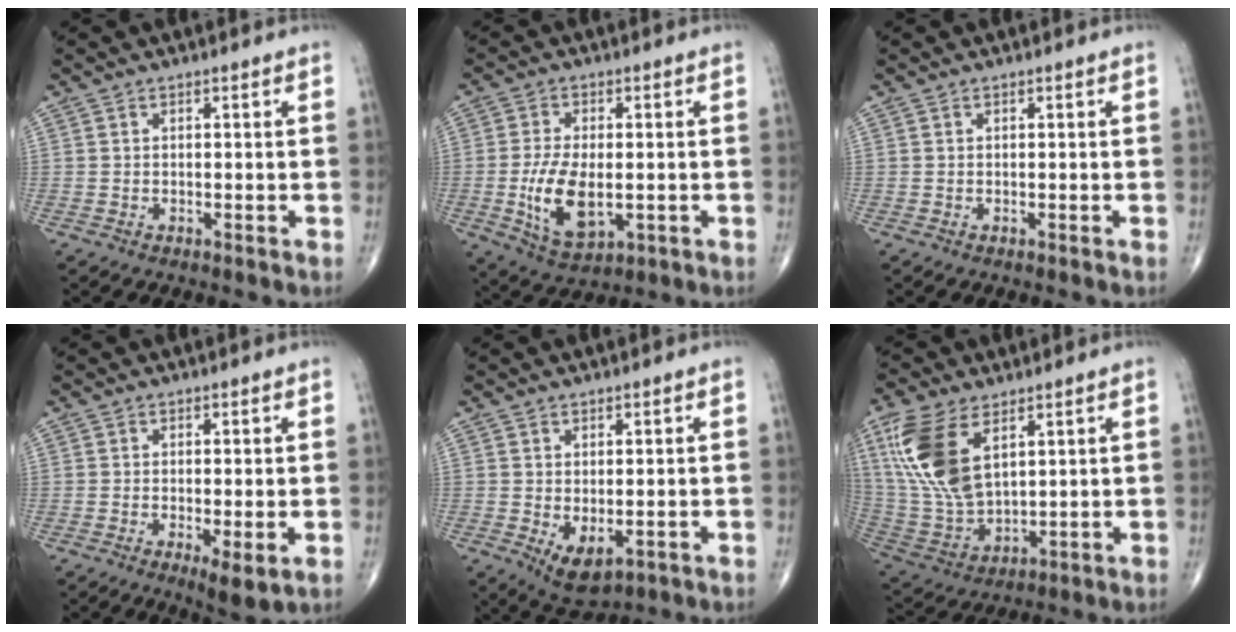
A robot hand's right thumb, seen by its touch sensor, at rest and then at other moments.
{"total": 10.7, "force": [-1.7, 5.5, 9.0], "torque": [-0.170, -0.011, -0.021]}
{"total": 0.0}
{"total": 4.7, "force": [-1.3, 1.4, 4.3], "torque": [-0.076, -0.016, -0.021]}
{"total": 5.7, "force": [-1.2, 3.1, 4.6], "torque": [-0.070, -0.009, -0.004]}
{"total": 16.0, "force": [6.7, 8.2, 12.1], "torque": [-0.255, -0.021, 0.142]}